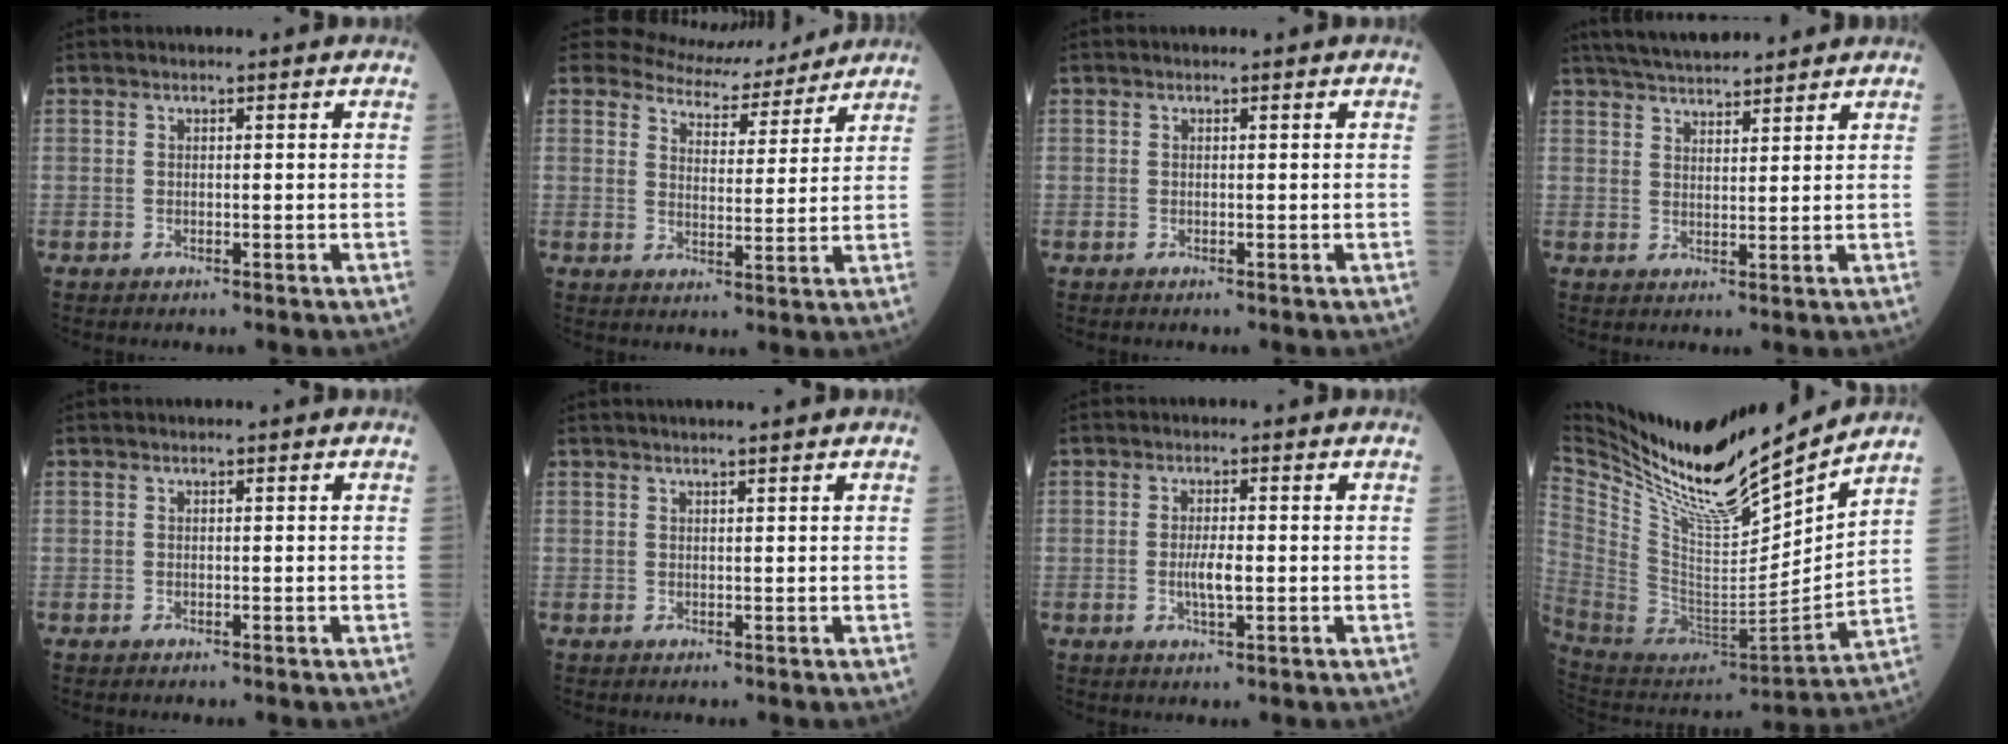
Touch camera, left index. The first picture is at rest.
{"total": 9.5, "force": [9.0, 2.9, 1.2], "torque": [-0.020, 0.004, 0.124]}
{"total": 0.0}
{"total": 9.1, "force": [8.4, 1.5, 3.4], "torque": [-0.059, 0.028, 0.135]}
{"total": 0.0}
{"total": 3.6, "force": [3.1, -0.2, 1.9], "torque": [-0.022, 0.020, 0.040]}
{"total": 3.0, "force": [-0.4, 0.6, 2.9], "torque": [-0.061, -0.003, -0.007]}
{"total": 23.2, "force": [20.2, 1.2, 11.4], "torque": [-0.211, -0.051, 0.358]}